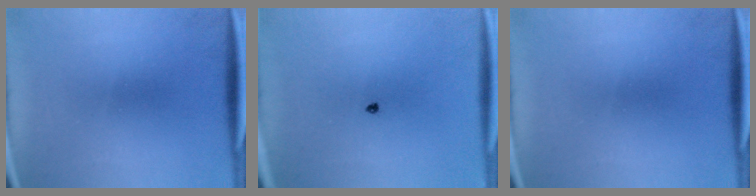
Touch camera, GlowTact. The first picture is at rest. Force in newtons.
{"total": 0.6}
{"total": 0.0}